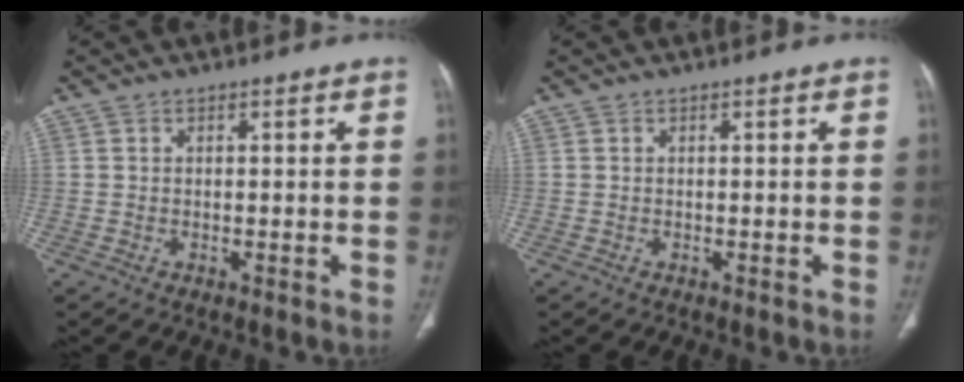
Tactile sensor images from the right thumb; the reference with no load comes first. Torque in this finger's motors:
{"motor_torque": [0.00, 0.00, 0.00, 0.00, 0.04]}